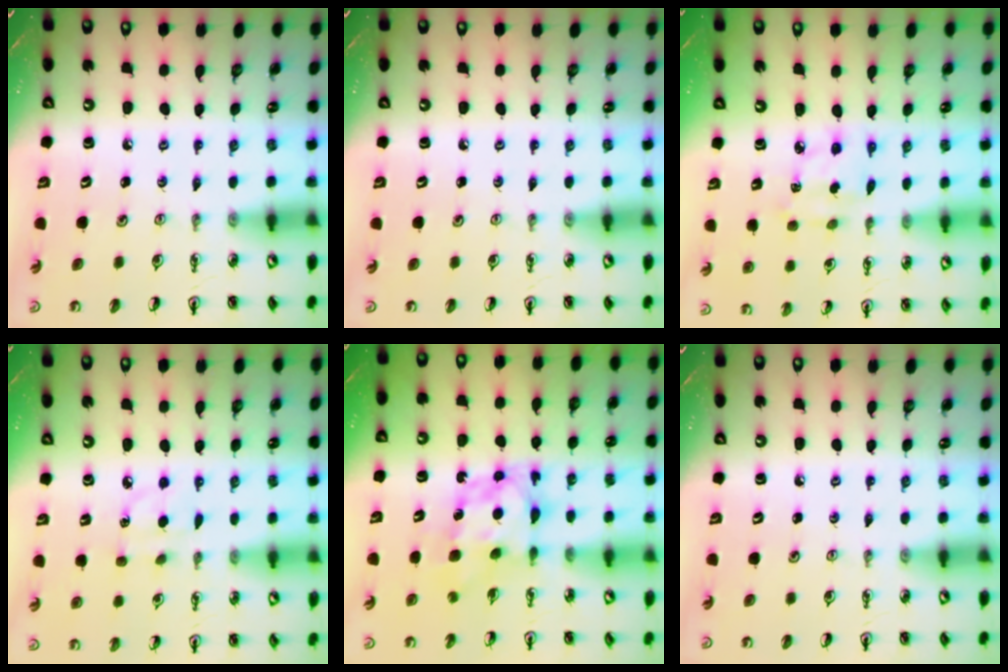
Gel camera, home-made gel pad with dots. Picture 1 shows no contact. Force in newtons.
{"total": 0.0}
{"total": 3.3, "press": 3.3, "slide": 0.1}
{"total": 5.3, "press": 5.2, "slide": 0.7}
{"total": 7.1, "press": 7.1, "slide": 0.5}
{"total": 0.0}